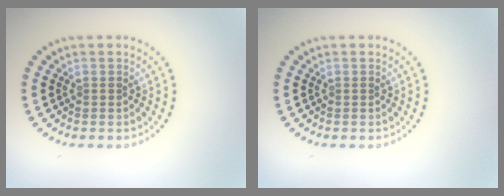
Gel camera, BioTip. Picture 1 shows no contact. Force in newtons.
{"total": 0.0}